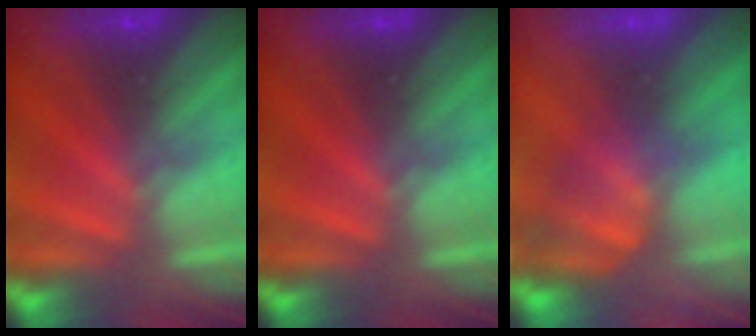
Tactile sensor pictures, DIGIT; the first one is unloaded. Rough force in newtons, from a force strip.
{"total": 0.0}
{"total": 2.9}